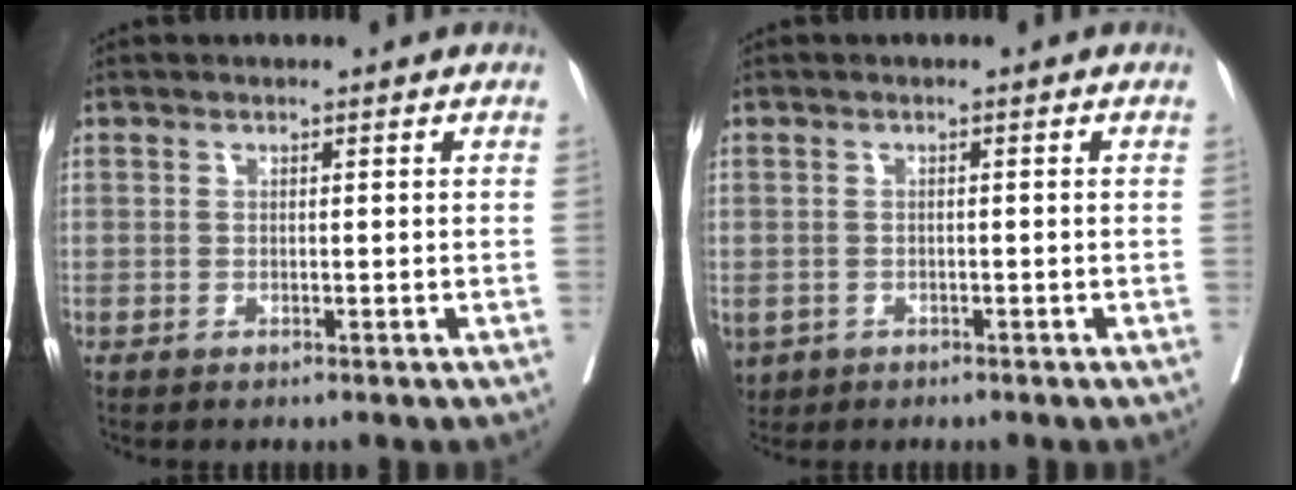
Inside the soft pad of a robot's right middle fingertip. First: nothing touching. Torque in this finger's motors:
{"motor_torque": [0.70, 0.14, 1.05, 0.21]}